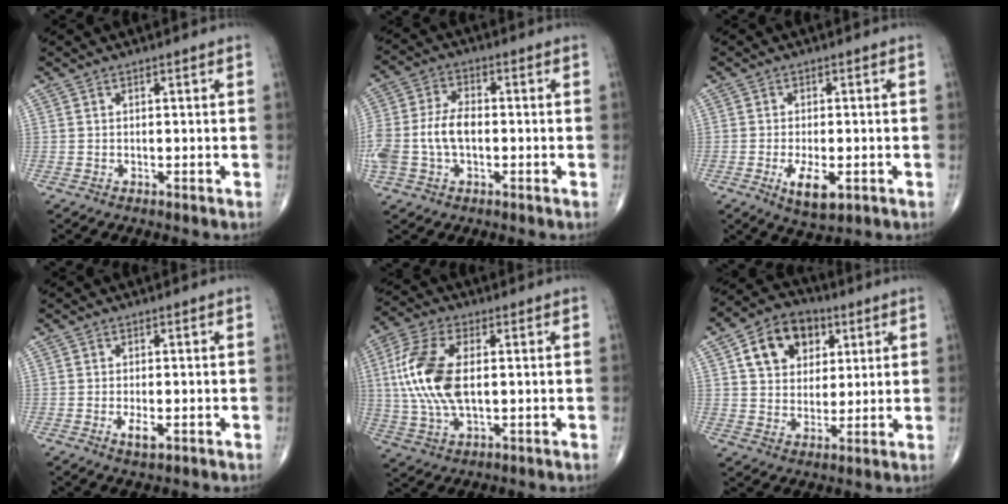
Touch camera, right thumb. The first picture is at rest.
{"total": 10.7, "force": [-1.3, 6.6, 8.3], "torque": [-0.189, 0.024, -0.025]}
{"total": 6.2, "force": [-2.1, 2.7, 5.2], "torque": [-0.091, -0.009, -0.029]}
{"total": 2.7, "force": [-0.9, 1.1, 2.3], "torque": [-0.043, -0.004, -0.014]}
{"total": 14.3, "force": [1.4, 7.2, 12.2], "torque": [-0.276, 0.004, 0.026]}
{"total": 12.7, "force": [4.8, 9.4, 7.1], "torque": [-0.085, -0.006, 0.077]}